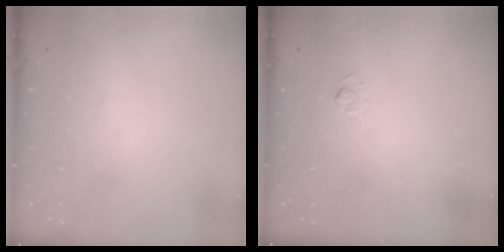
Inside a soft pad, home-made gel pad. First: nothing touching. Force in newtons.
{"total": 2.7, "press": 2.3, "slide": 1.5}